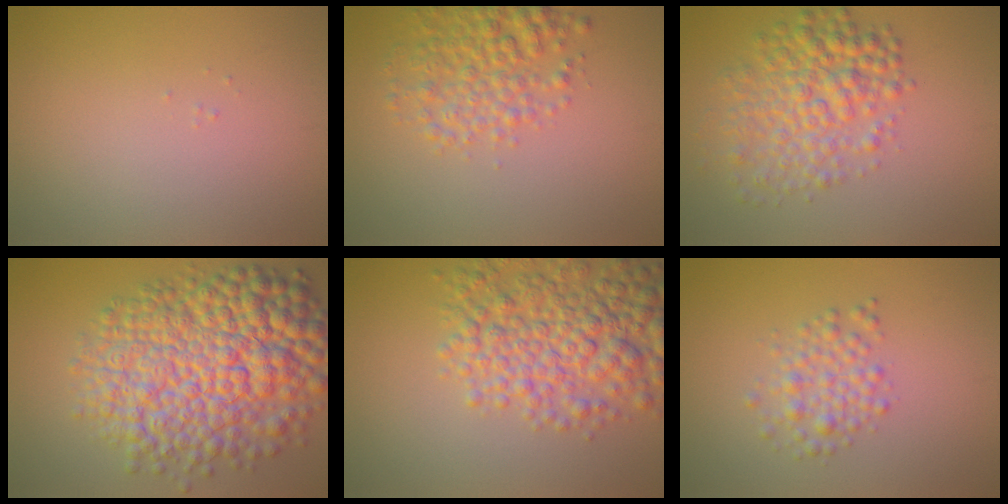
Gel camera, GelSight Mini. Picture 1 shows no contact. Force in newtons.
{"total": 4.4, "press": 4.4, "slide": 0.2}
{"total": 5.5, "press": 5.5, "slide": 0.1}
{"total": 13.0, "press": 13.0, "slide": 0.3}
{"total": 7.2, "press": 7.2, "slide": 0.2}
{"total": 2.6, "press": 2.5, "slide": 0.0}